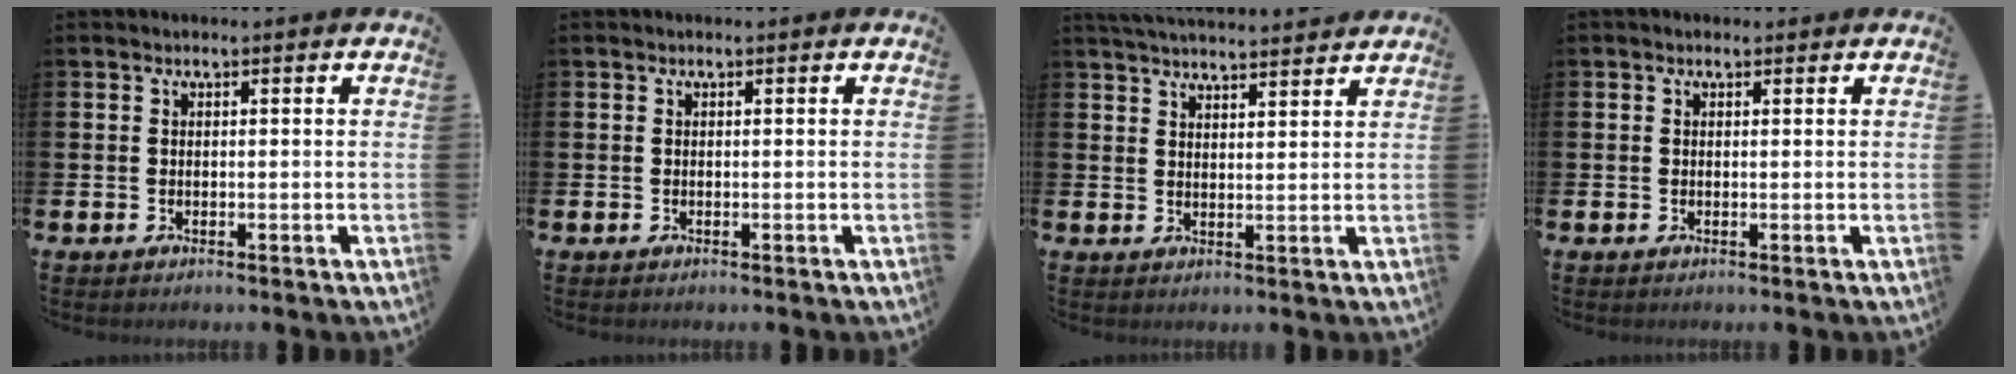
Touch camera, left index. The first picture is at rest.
{"total": 0.0}
{"total": 4.1, "force": [4.1, -0.1, 0.3], "torque": [-0.016, -0.022, 0.075]}
{"total": 0.6, "force": [0.3, 0.4, 0.2], "torque": [0.011, 0.000, 0.001]}